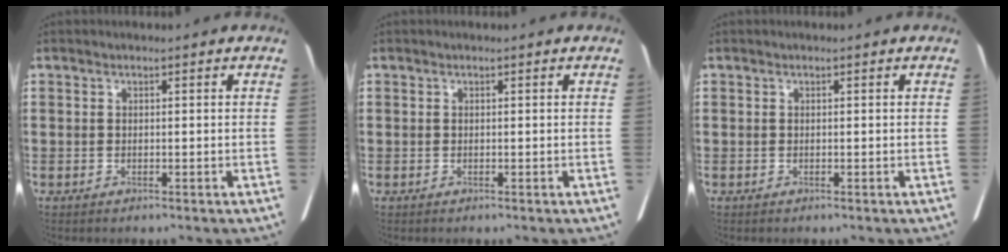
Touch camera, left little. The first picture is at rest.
{"total": 0.0}
{"total": 0.0}